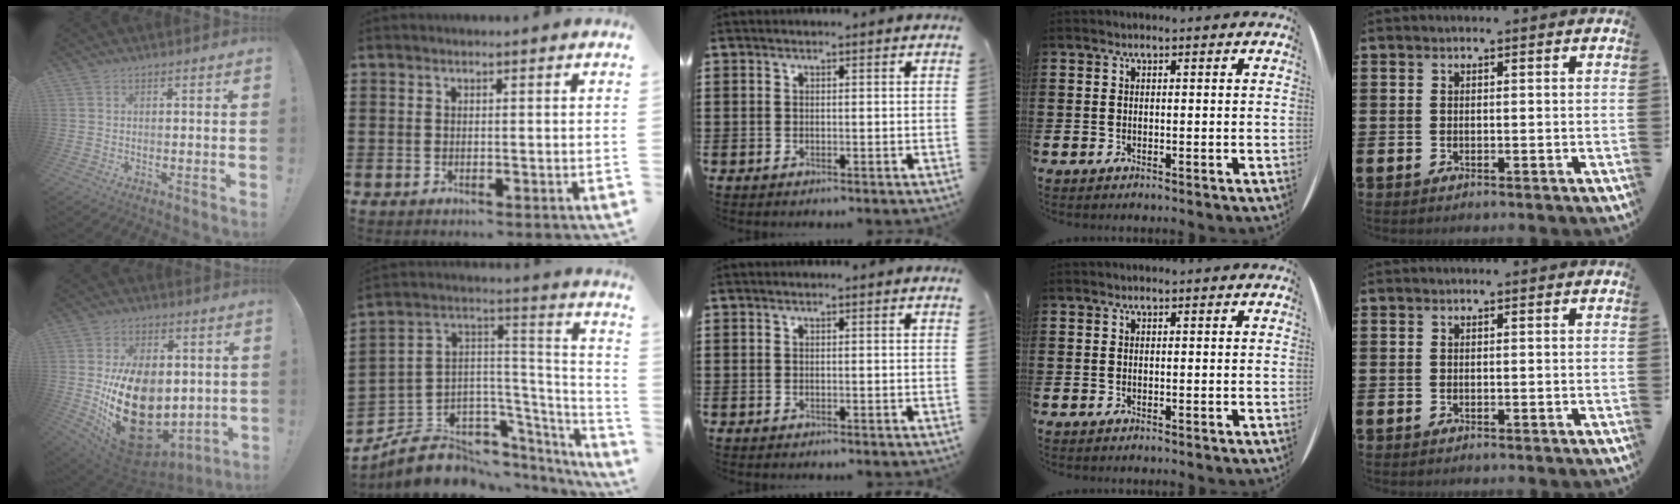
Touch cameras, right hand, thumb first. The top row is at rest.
{"thumb": {"total": 26.1, "force": [-2.2, 17.7, 19.0], "torque": [-0.333, -0.005, -0.010]}, "index": {"total": 7.7, "force": [-6.1, 4.5, 1.2], "torque": [-0.038, -0.002, -0.112]}}